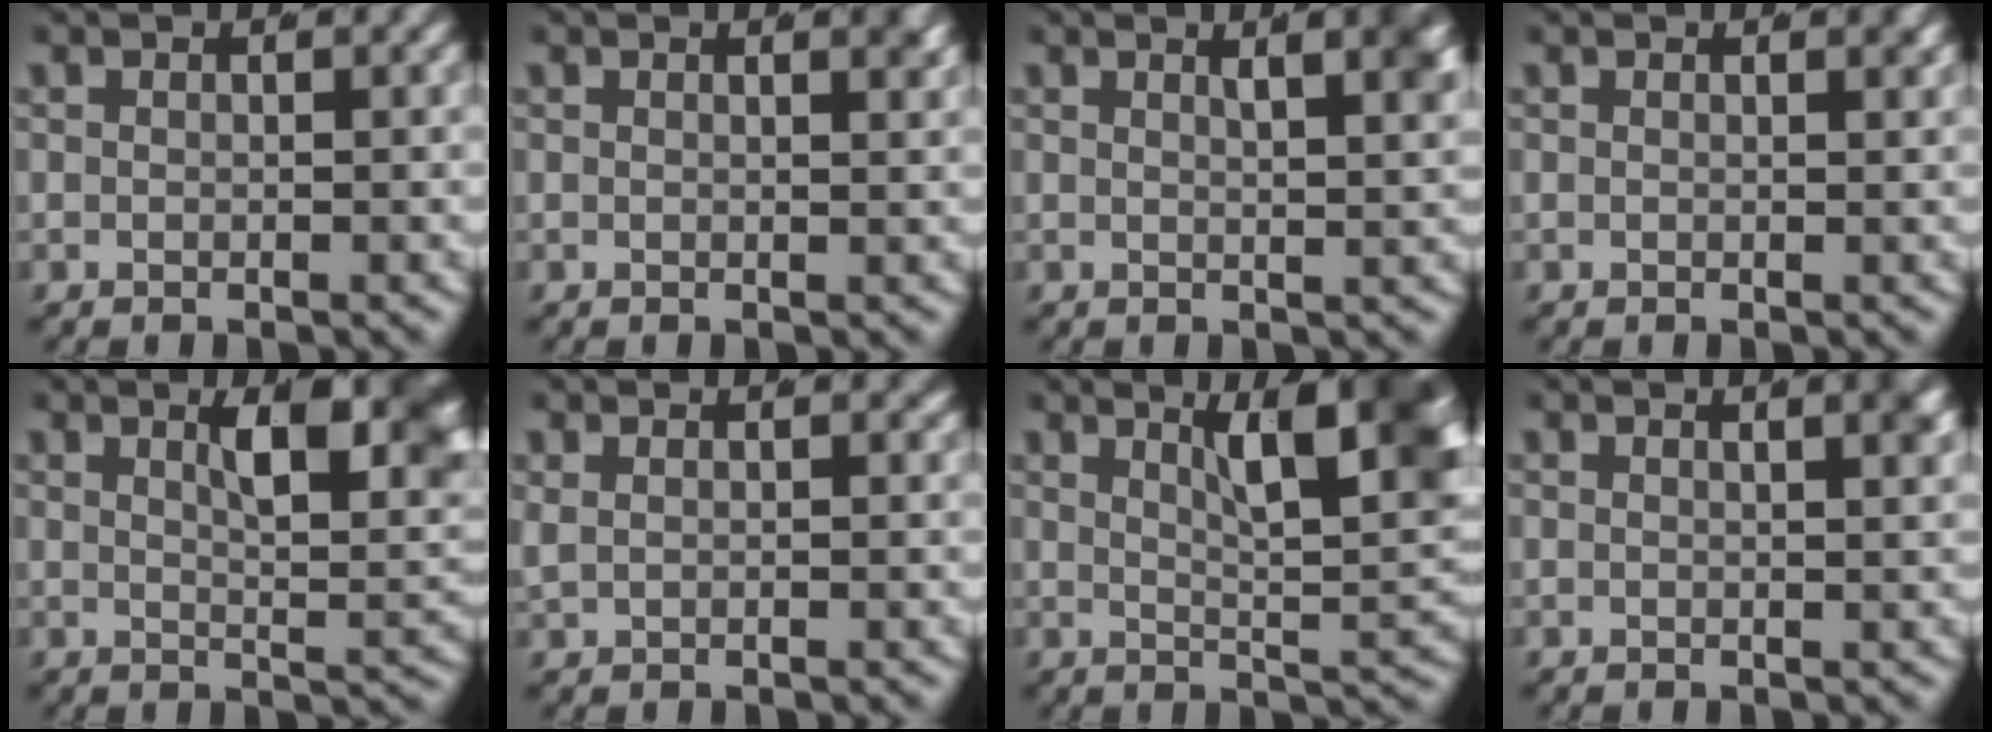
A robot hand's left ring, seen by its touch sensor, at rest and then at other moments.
{"total": 1.2, "force": [0.6, -0.2, 1.0], "torque": [-0.008, -0.001, 0.010]}
{"total": 3.8, "force": [1.6, 0.6, 3.3], "torque": [-0.030, 0.000, 0.027]}
{"total": 0.8, "force": [0.4, -0.1, 0.6], "torque": [-0.005, 0.000, 0.006]}
{"total": 7.9, "force": [2.7, 2.4, 7.0], "torque": [-0.073, -0.001, 0.043]}
{"total": 1.6, "force": [1.0, 0.6, 1.1], "torque": [-0.021, -0.002, 0.023]}
{"total": 11.1, "force": [3.4, 3.8, 9.9], "torque": [-0.101, -0.007, 0.056]}
{"total": 2.2, "force": [1.0, 0.0, 2.0], "torque": [-0.015, 0.005, 0.015]}